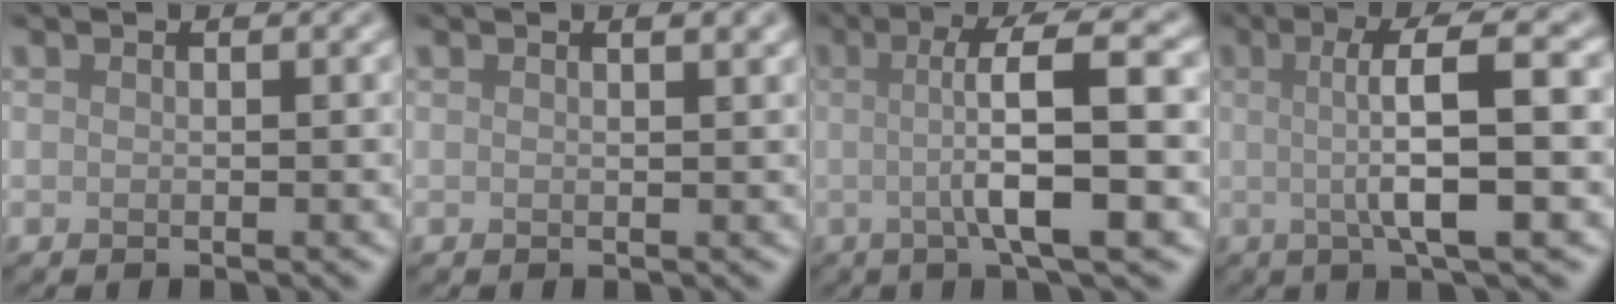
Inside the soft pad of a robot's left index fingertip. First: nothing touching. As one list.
[{"total": 1.4, "force": [0.8, 0.5, 1.0], "torque": [-0.007, 0.001, 0.007]}, {"total": 8.1, "force": [-0.3, 1.7, 7.9], "torque": [-0.113, 0.010, -0.007]}, {"total": 7.5, "force": [0.2, 1.6, 7.3], "torque": [-0.111, 0.009, 0.001]}]